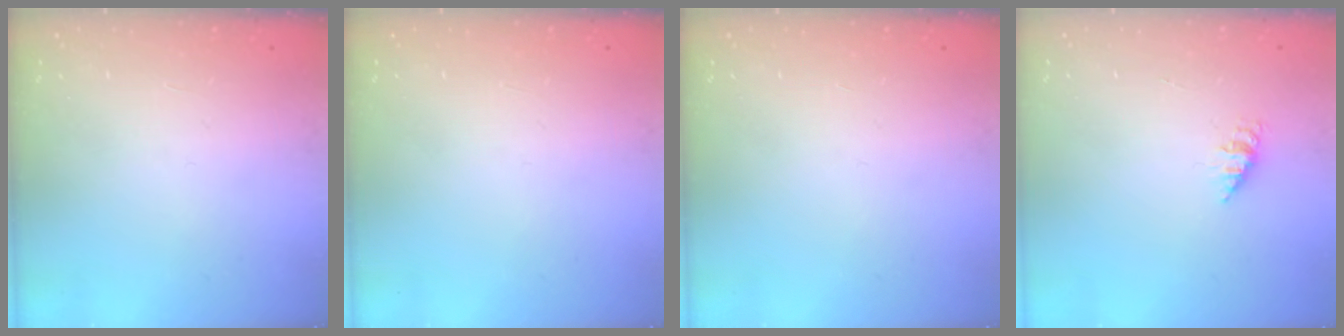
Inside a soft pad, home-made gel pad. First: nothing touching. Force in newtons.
{"total": 0.0}
{"total": 0.0}
{"total": 1.1, "press": 1.1, "slide": 0.2}